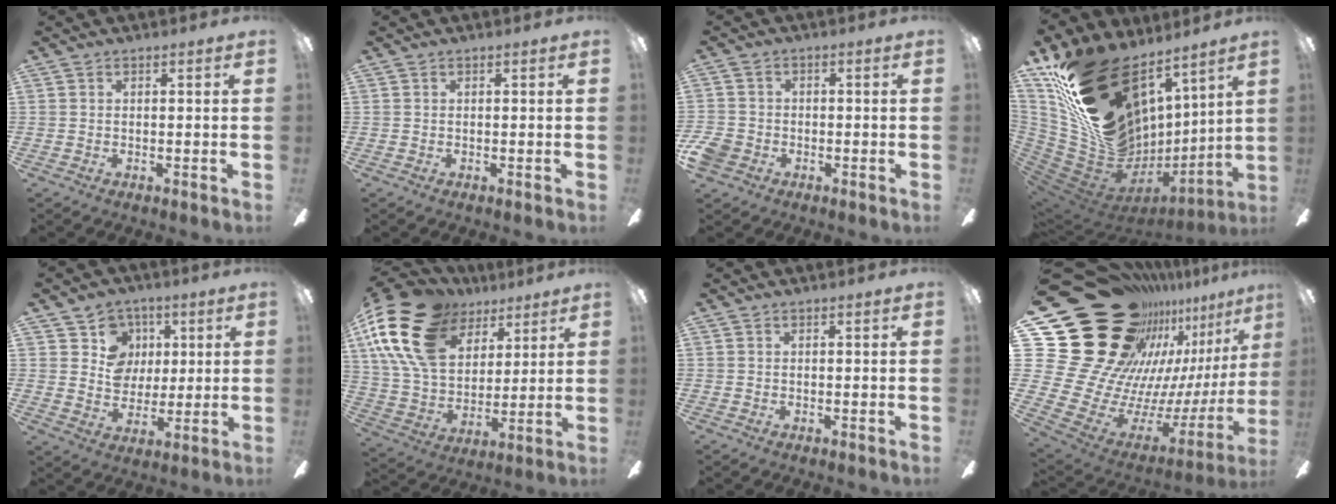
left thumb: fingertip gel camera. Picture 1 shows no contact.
{"total": 0.0}
{"total": 4.8, "force": [-2.1, 3.9, 1.9], "torque": [-0.049, 0.013, -0.040]}
{"total": 29.9, "force": [15.6, 18.4, 17.6], "torque": [-0.272, -0.130, 0.337]}
{"total": 10.1, "force": [4.0, 9.0, 2.0], "torque": [-0.041, -0.013, 0.079]}
{"total": 22.3, "force": [11.3, 14.3, 12.9], "torque": [-0.279, -0.042, 0.205]}
{"total": 0.0}
{"total": 35.4, "force": [18.4, 22.2, 20.5], "torque": [-0.330, -0.197, 0.425]}